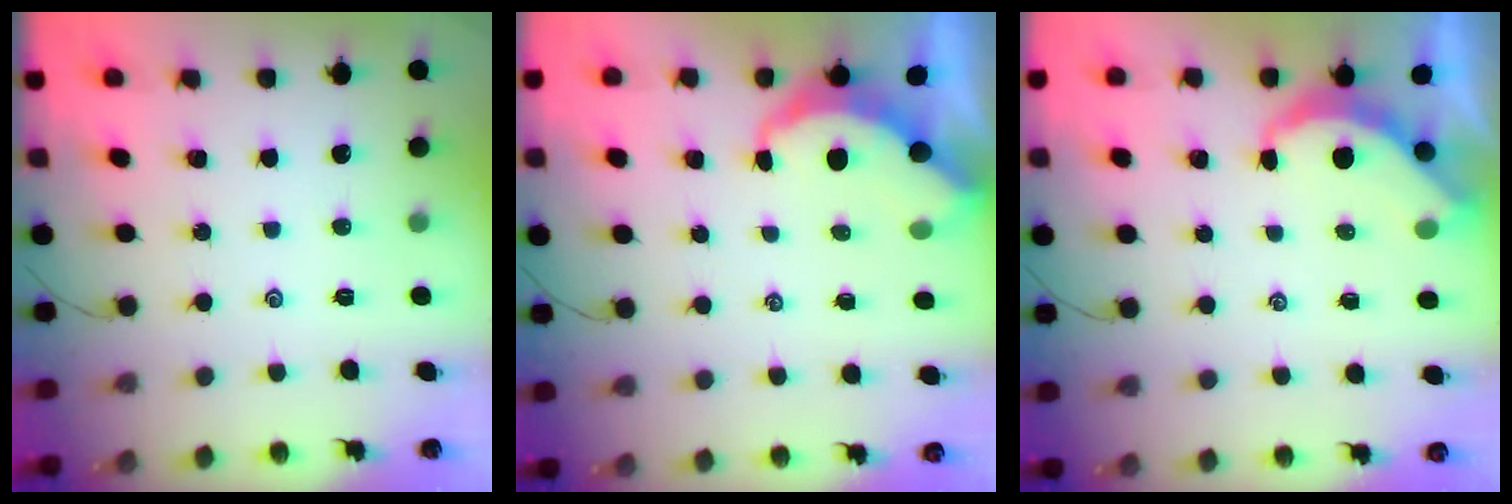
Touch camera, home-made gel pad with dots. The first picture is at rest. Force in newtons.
{"total": 5.1, "press": 5.1, "slide": 0.3}
{"total": 4.9, "press": 4.9, "slide": 0.3}